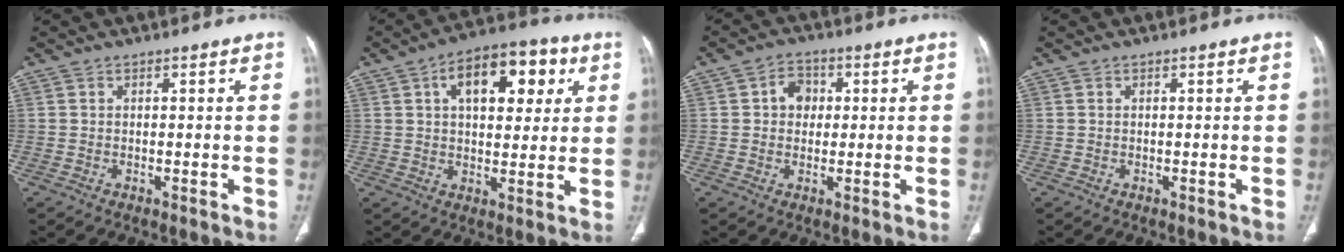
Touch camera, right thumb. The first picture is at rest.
{"total": 15.0, "force": [5.3, 8.1, 11.4], "torque": [-0.126, 0.008, 0.077]}
{"total": 5.0, "force": [0.8, 4.1, 2.7], "torque": [-0.014, 0.007, 0.009]}
{"total": 0.0}